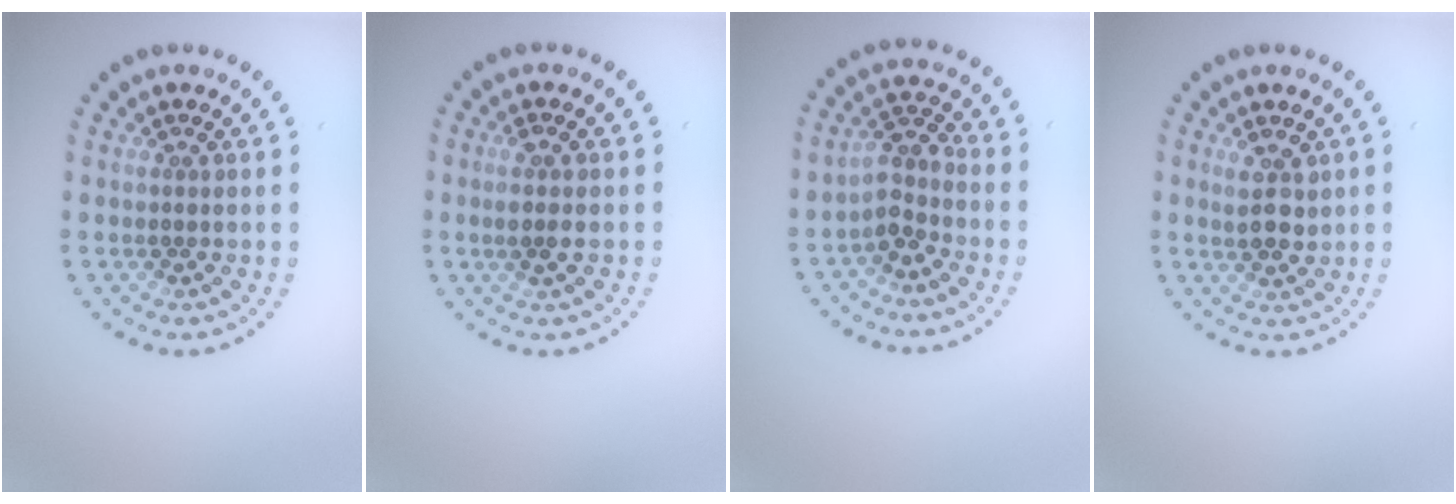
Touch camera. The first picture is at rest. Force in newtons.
{"total": 1.3, "press": 1.1, "slide": 0.7}
{"total": 2.6, "press": 2.1, "slide": 1.6}
{"total": 2.6, "press": 2.4, "slide": 1.0}